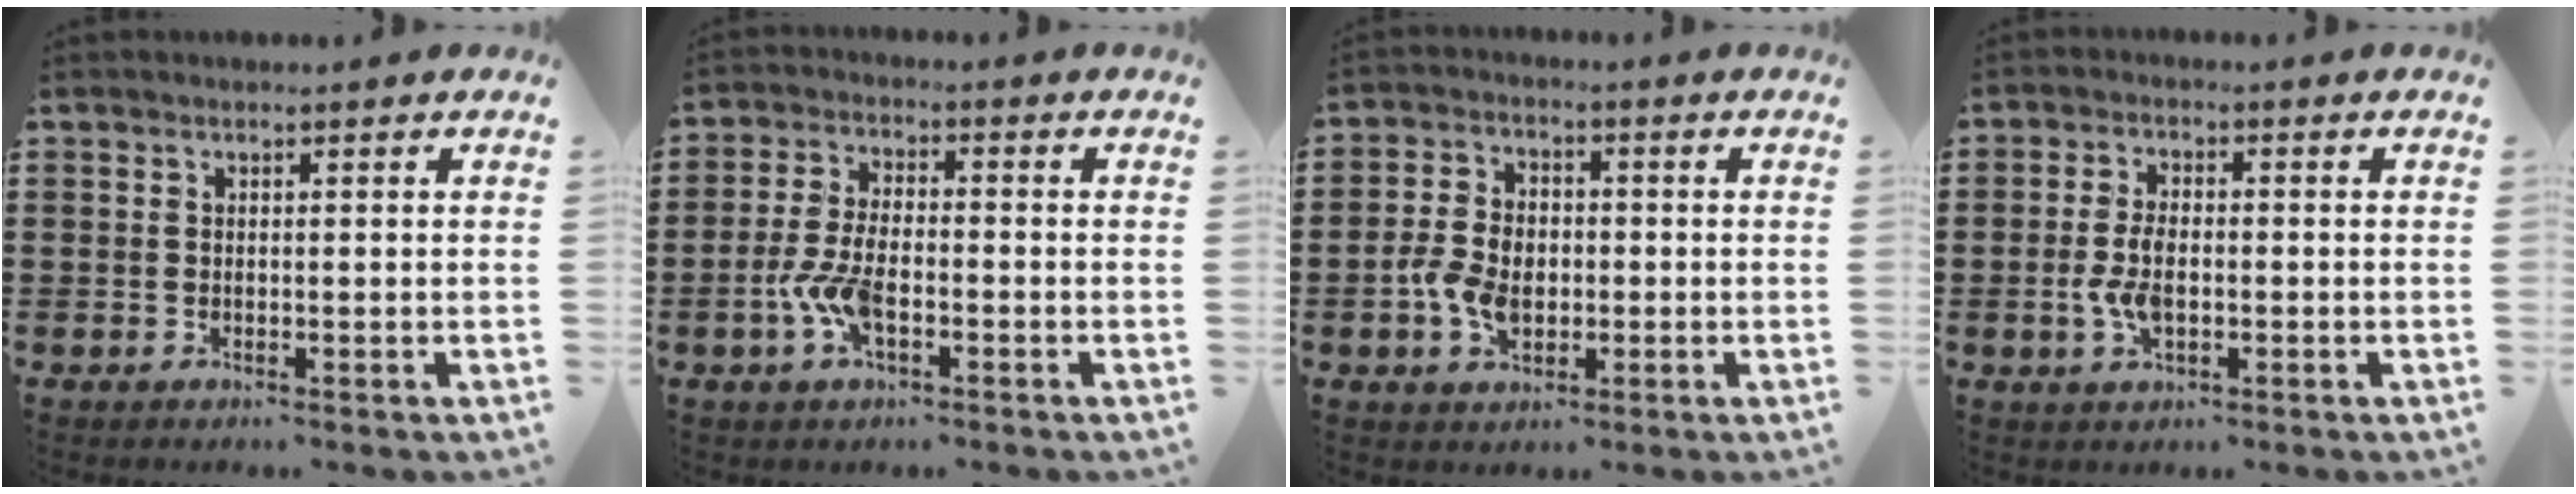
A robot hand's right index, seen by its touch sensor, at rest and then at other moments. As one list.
[{"total": 6.3, "force": [-2.2, 2.8, 5.2], "torque": [-0.123, -0.004, -0.044]}, {"total": 6.3, "force": [-1.4, 4.3, 4.3], "torque": [-0.101, 0.004, -0.028]}, {"total": 4.7, "force": [-0.8, 2.4, 3.9], "torque": [-0.093, -0.004, -0.018]}]